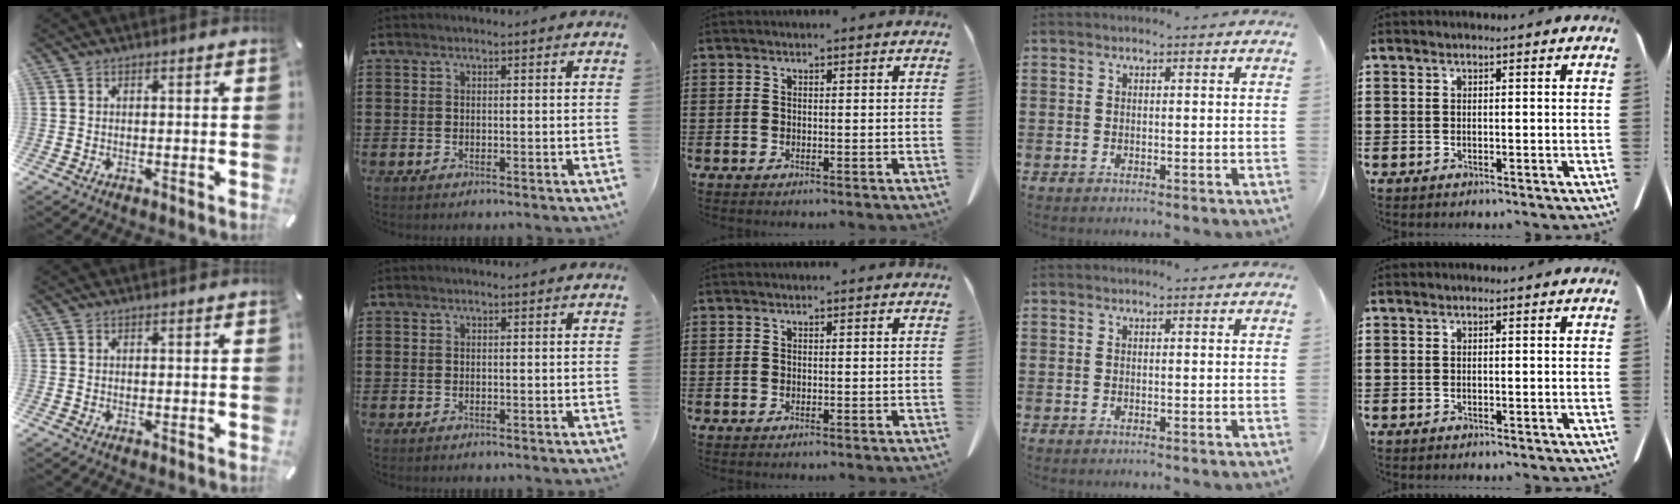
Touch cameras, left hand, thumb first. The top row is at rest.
{}